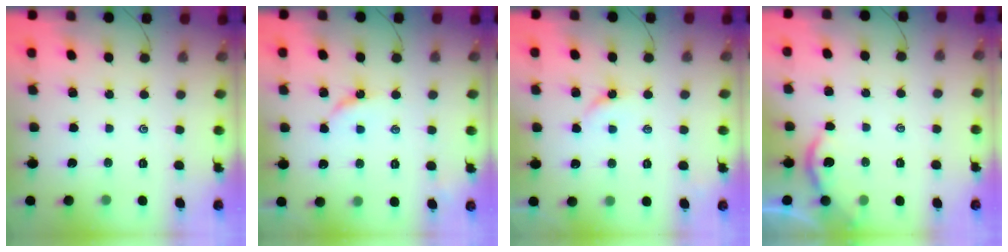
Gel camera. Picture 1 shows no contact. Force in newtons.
{"total": 2.7, "press": 2.7, "slide": 0.4}
{"total": 3.4, "press": 3.4, "slide": 0.6}
{"total": 2.7, "press": 2.7, "slide": 0.2}